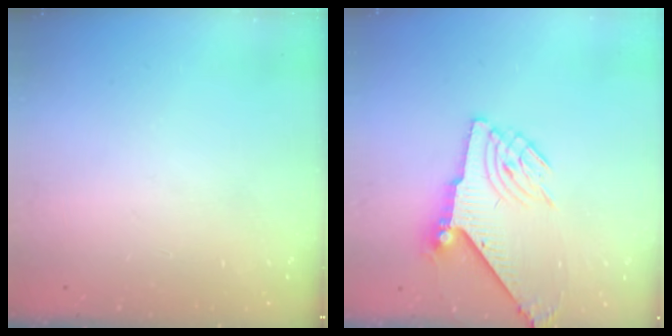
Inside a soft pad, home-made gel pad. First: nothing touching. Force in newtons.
{"total": 9.6, "press": 9.5, "slide": 1.0}